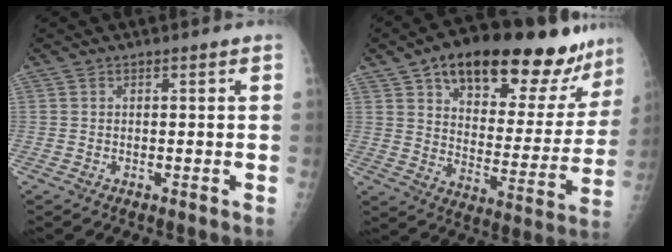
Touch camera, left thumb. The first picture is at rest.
{"total": 26.6, "force": [18.2, 11.2, 15.9], "torque": [-0.187, -0.053, 0.262]}